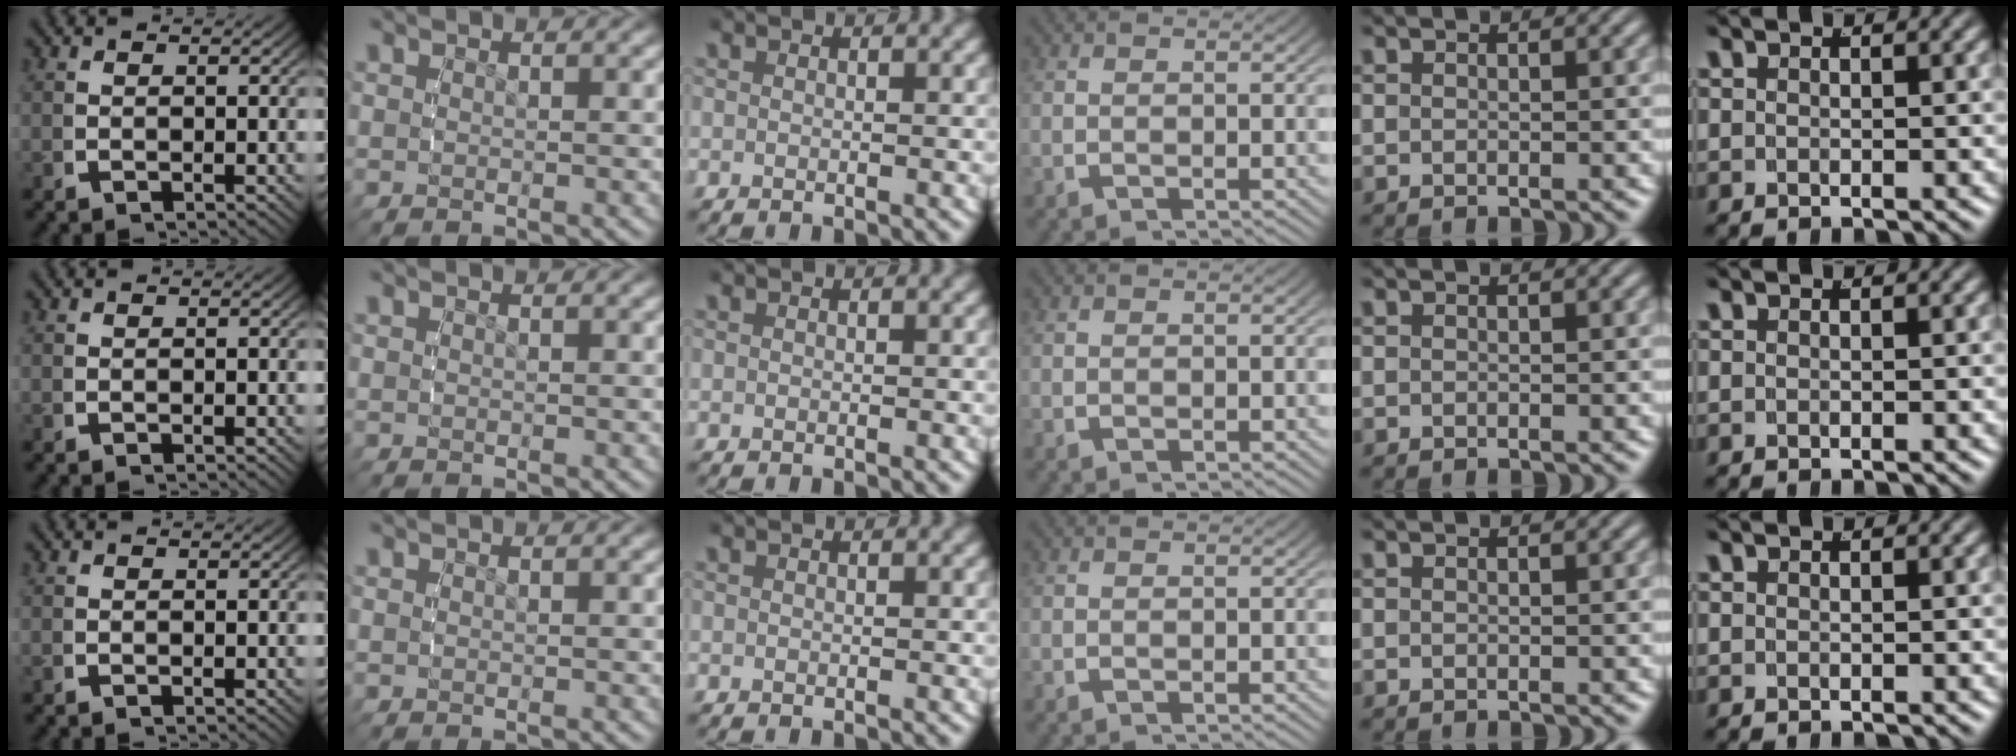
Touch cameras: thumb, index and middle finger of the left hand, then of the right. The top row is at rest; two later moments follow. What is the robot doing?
{"motion": "reach", "object": "string"}